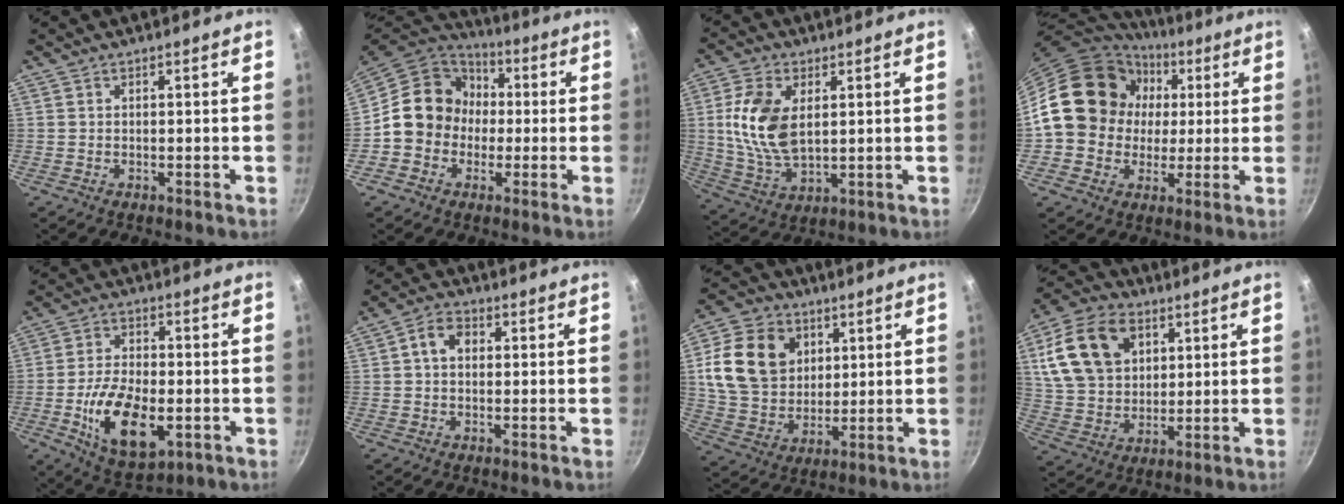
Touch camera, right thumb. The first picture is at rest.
{"total": 14.0, "force": [-0.4, 12.6, 6.1], "torque": [-0.060, 0.040, -0.024]}
{"total": 13.1, "force": [2.5, 7.5, 10.4], "torque": [-0.198, -0.014, 0.054]}
{"total": 18.1, "force": [2.4, 15.9, 8.2], "torque": [-0.117, 0.021, 0.036]}
{"total": 14.9, "force": [-3.6, 8.0, 12.0], "torque": [-0.204, 0.008, -0.056]}
{"total": 5.0, "force": [0.8, 3.7, 3.3], "torque": [-0.044, 0.011, 0.003]}
{"total": 17.7, "force": [4.8, 13.8, 10.0], "torque": [-0.167, -0.010, 0.090]}
{"total": 17.7, "force": [6.1, 12.7, 10.7], "torque": [-0.182, -0.001, 0.112]}